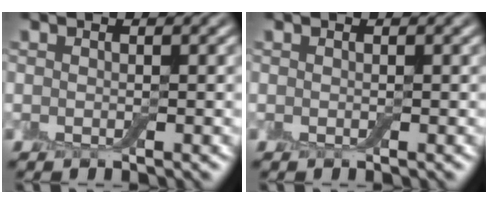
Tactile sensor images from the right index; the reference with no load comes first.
{"total": 0.0}